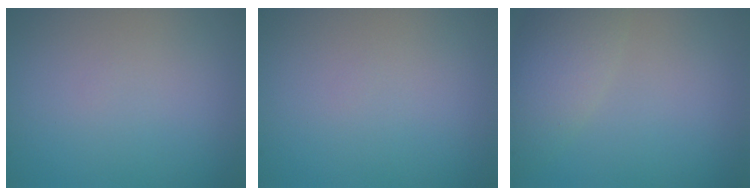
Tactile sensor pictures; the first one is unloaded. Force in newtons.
{"total": 0.0}
{"total": 4.3, "press": 4.3, "slide": 0.3}